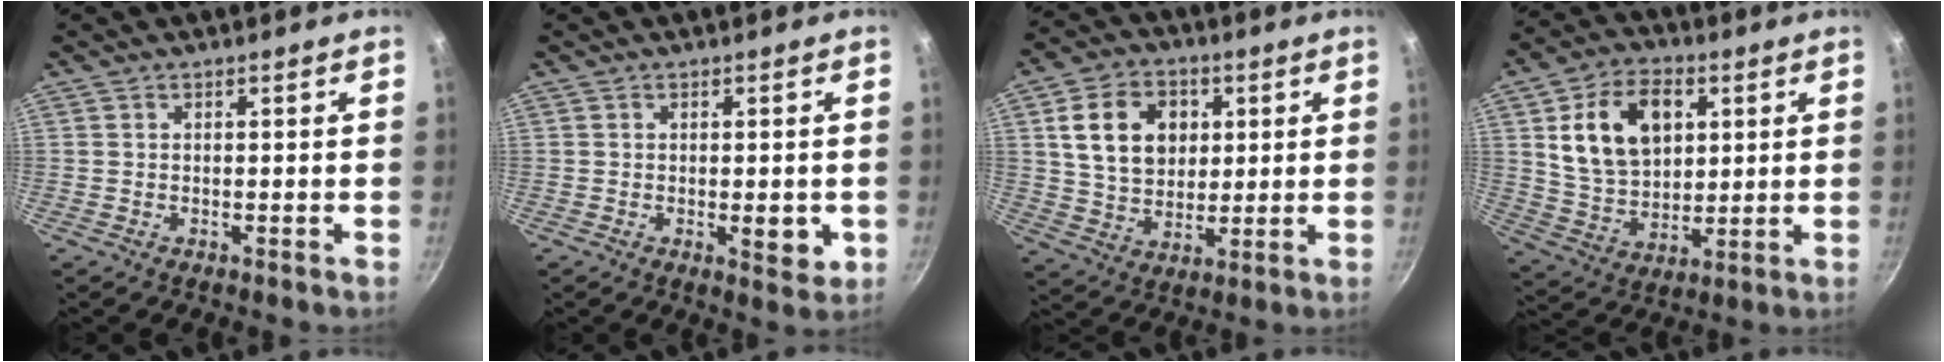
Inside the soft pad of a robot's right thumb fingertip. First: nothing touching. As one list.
[{"total": 4.6, "force": [-0.8, 2.1, 4.1], "torque": [-0.046, -0.006, -0.008]}, {"total": 13.8, "force": [3.5, 10.5, 8.3], "torque": [-0.119, 0.000, 0.060]}, {"total": 16.0, "force": [4.4, 11.0, 10.8], "torque": [-0.161, -0.008, 0.083]}]